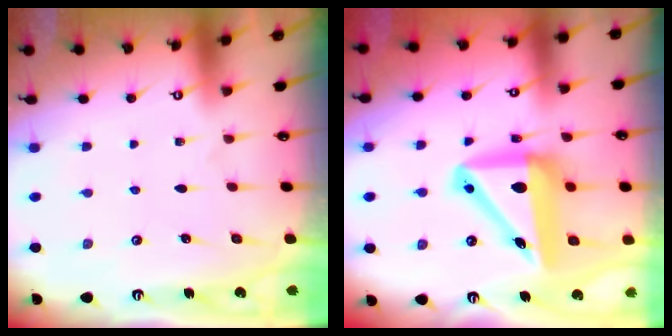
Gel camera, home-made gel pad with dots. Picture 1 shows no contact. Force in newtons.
{"total": 14.5, "press": 14.3, "slide": 2.8}